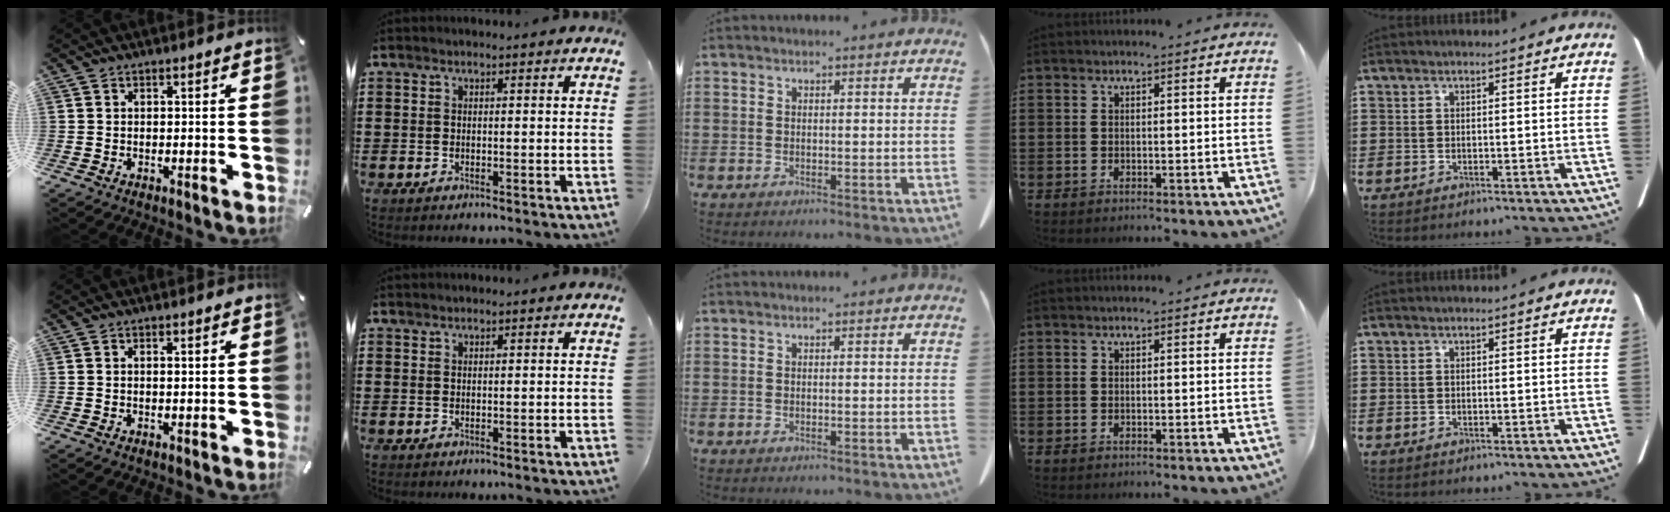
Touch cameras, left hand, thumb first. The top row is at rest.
{"thumb": {"total": 0.7, "force": [0.2, 0.2, 0.6], "torque": [-0.013, 0.000, 0.004]}, "index": {"total": 0.5, "force": [0.5, 0.1, 0.1], "torque": [-0.004, 0.000, 0.010]}}